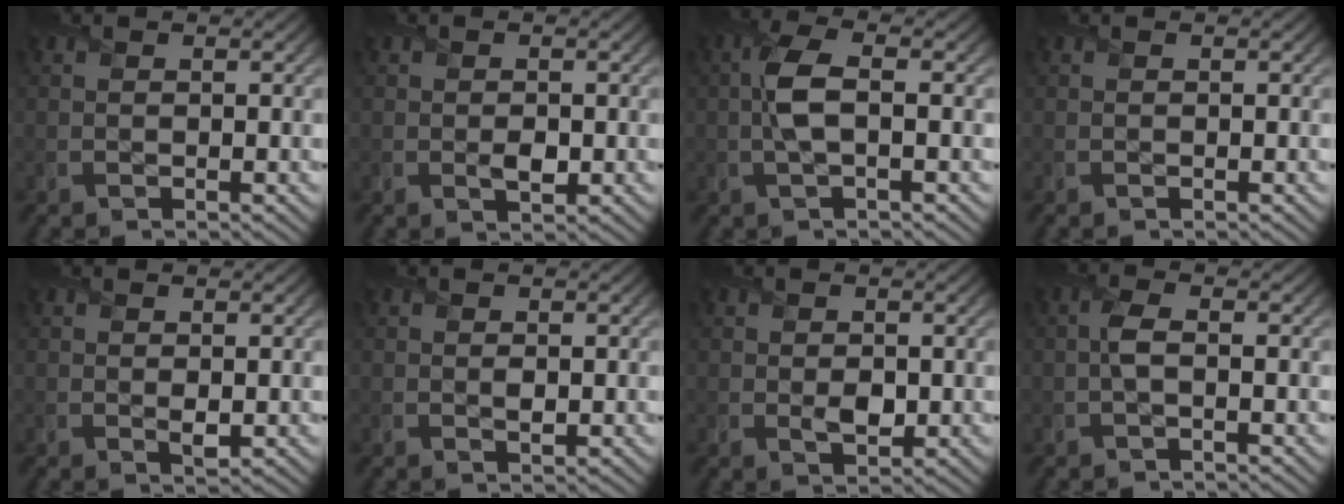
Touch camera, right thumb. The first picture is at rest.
{"total": 1.6, "force": [-0.3, 1.0, 1.2], "torque": [-0.017, -0.008, -0.002]}
{"total": 4.3, "force": [-0.1, 1.4, 4.1], "torque": [-0.096, 0.008, -0.007]}
{"total": 0.0}
{"total": 0.8, "force": [0.3, 0.3, 0.7], "torque": [-0.010, -0.006, 0.008]}
{"total": 0.7, "force": [0.2, 0.4, 0.5], "torque": [-0.007, -0.006, 0.004]}
{"total": 2.0, "force": [0.0, 1.4, 1.4], "torque": [-0.024, -0.009, 0.005]}
{"total": 2.0, "force": [-0.2, 0.6, 1.9], "torque": [-0.043, 0.005, -0.007]}